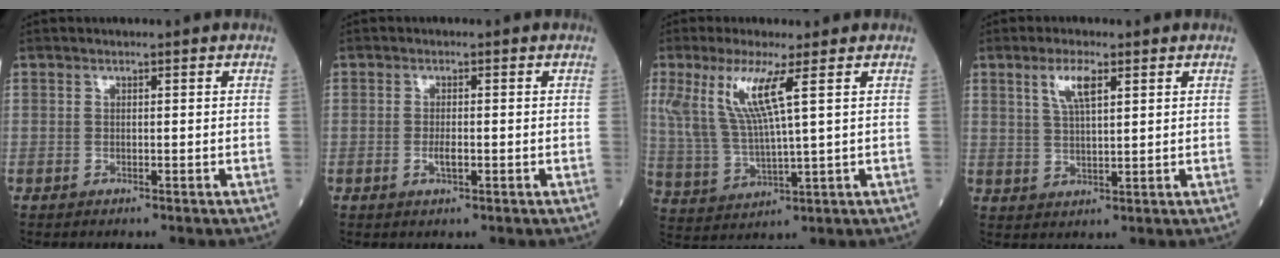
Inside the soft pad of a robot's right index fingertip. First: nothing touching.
{"total": 1.7, "force": [-0.5, 0.4, 1.6], "torque": [-0.031, 0.000, -0.007]}
{"total": 9.1, "force": [3.8, 0.1, 8.2], "torque": [-0.188, -0.002, 0.079]}
{"total": 4.8, "force": [2.4, 1.0, 4.1], "torque": [-0.084, 0.004, 0.048]}